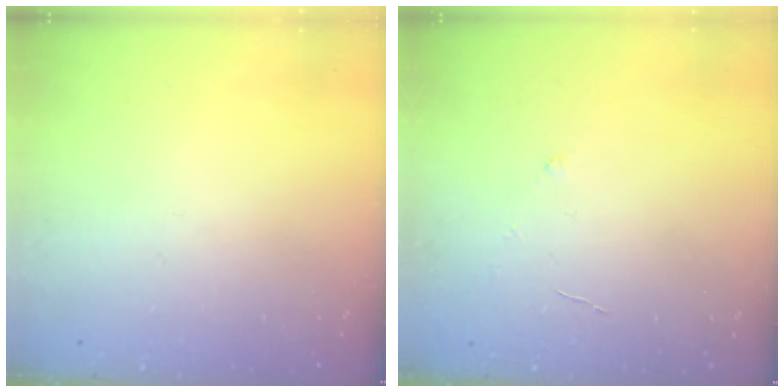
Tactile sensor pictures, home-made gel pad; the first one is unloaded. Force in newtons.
{"total": 2.8, "press": 2.8, "slide": 0.3}